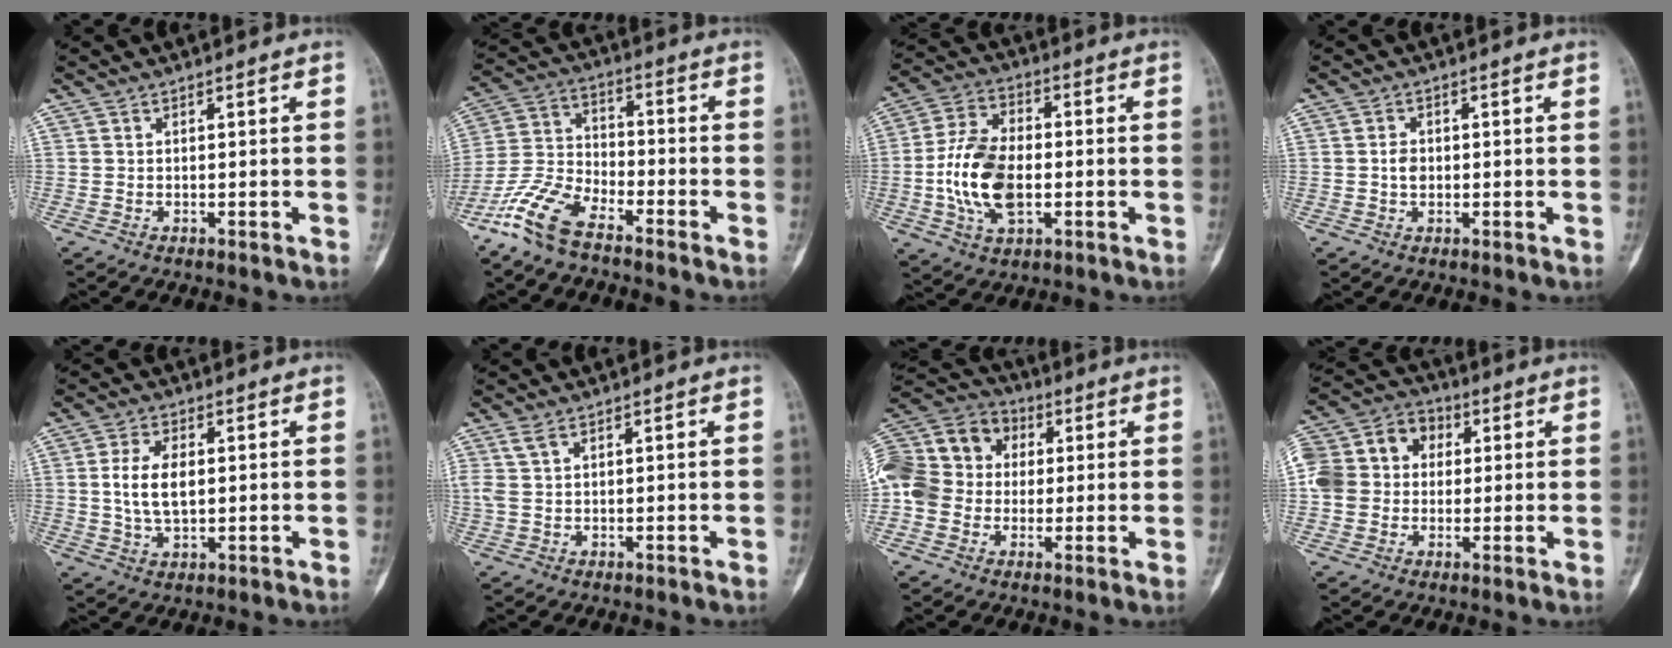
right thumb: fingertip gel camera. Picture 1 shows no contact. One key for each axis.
{"total": 11.2, "fx": -8.1, "fy": 4.2, "fz": 6.4, "tx": -0.145, "ty": 0.040, "tz": -0.171}
{"total": 14.4, "fx": -1.9, "fy": 8.6, "fz": 11.3, "tx": -0.214, "ty": 0.016, "tz": -0.036}
{"total": 2.3, "fx": -0.1, "fy": 1.8, "fz": 1.4, "tx": -0.015, "ty": 0.004, "tz": -0.005}
{"total": 7.4, "fx": 0.7, "fy": 4.0, "fz": 6.1, "tx": -0.122, "ty": -0.001, "tz": 0.017}
{"total": 2.7, "fx": 1.3, "fy": 1.4, "fz": 1.9, "tx": -0.059, "ty": 0.009, "tz": 0.036}
{"total": 18.7, "fx": 1.4, "fy": 15.8, "fz": 9.8, "tx": -0.208, "ty": 0.052, "tz": 0.022}
{"total": 14.5, "fx": 2.0, "fy": 12.1, "fz": 7.8, "tx": -0.136, "ty": 0.037, "tz": 0.028}